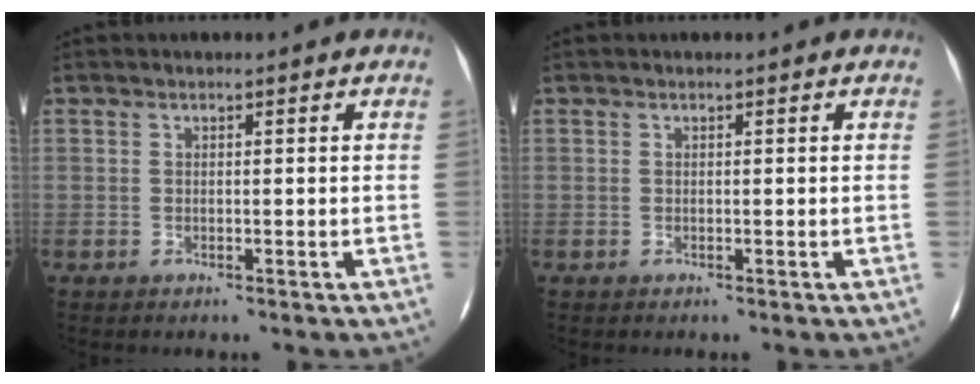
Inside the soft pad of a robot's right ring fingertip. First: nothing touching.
{"total": 0.0}